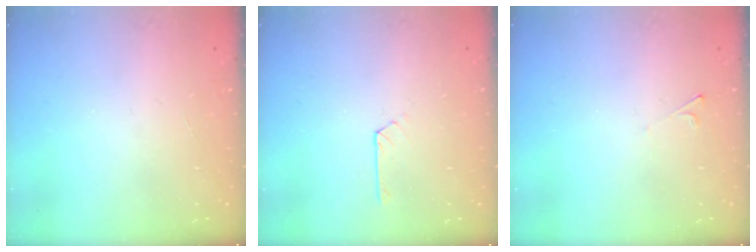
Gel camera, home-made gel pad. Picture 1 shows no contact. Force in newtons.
{"total": 1.9, "press": 1.9, "slide": 0.2}
{"total": 1.9, "press": 1.9, "slide": 0.4}